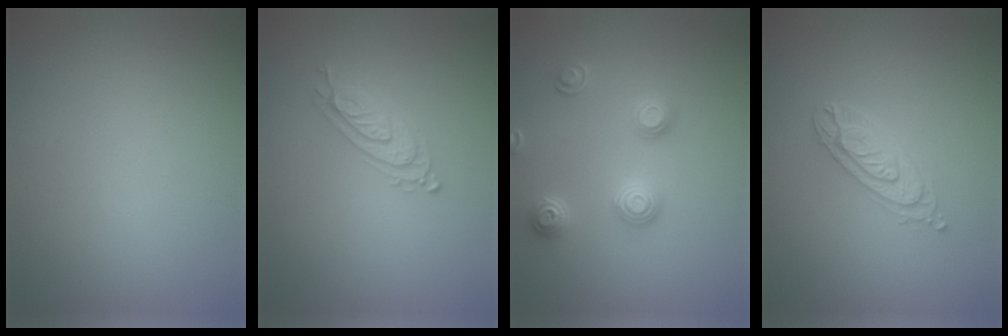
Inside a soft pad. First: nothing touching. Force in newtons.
{"total": 2.2, "press": 2.1, "slide": 0.6}
{"total": 2.8, "press": 2.7, "slide": 0.8}
{"total": 2.6, "press": 2.5, "slide": 0.5}